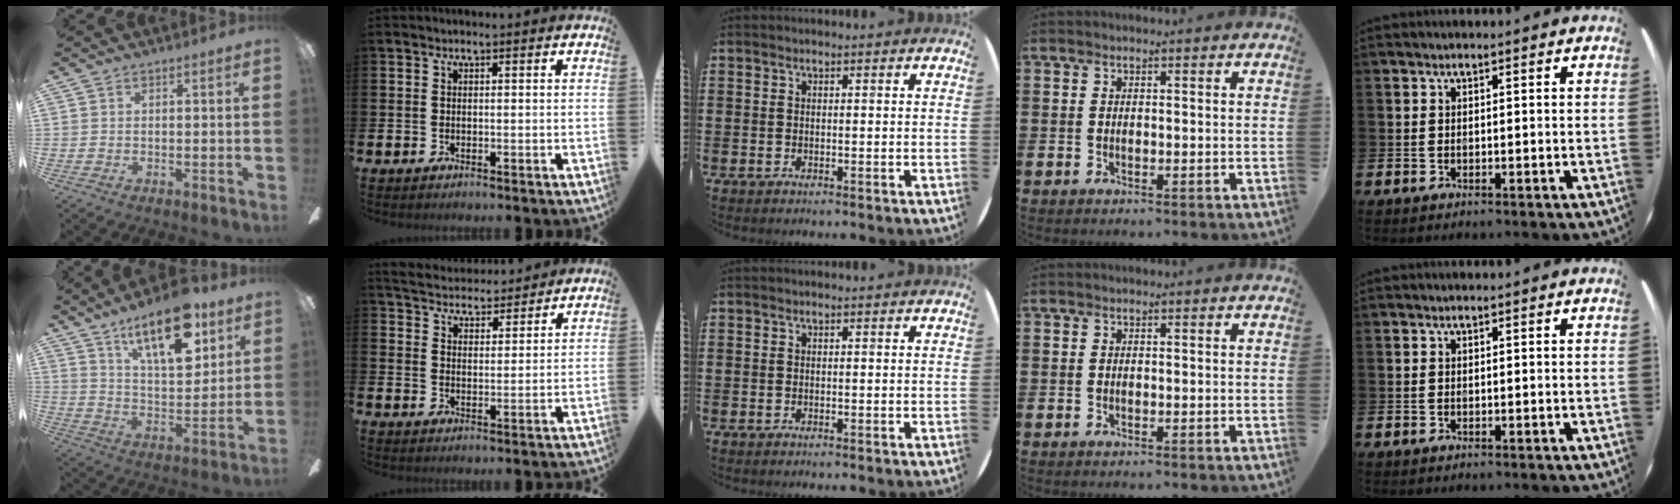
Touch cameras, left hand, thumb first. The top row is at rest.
{"thumb": {"total": 19.4, "force": [11.9, 8.1, 13.0], "torque": [-0.206, -0.049, 0.195]}, "index": {"total": 4.9, "force": [4.9, 1.0, -0.1], "torque": [-0.024, -0.031, 0.088]}}